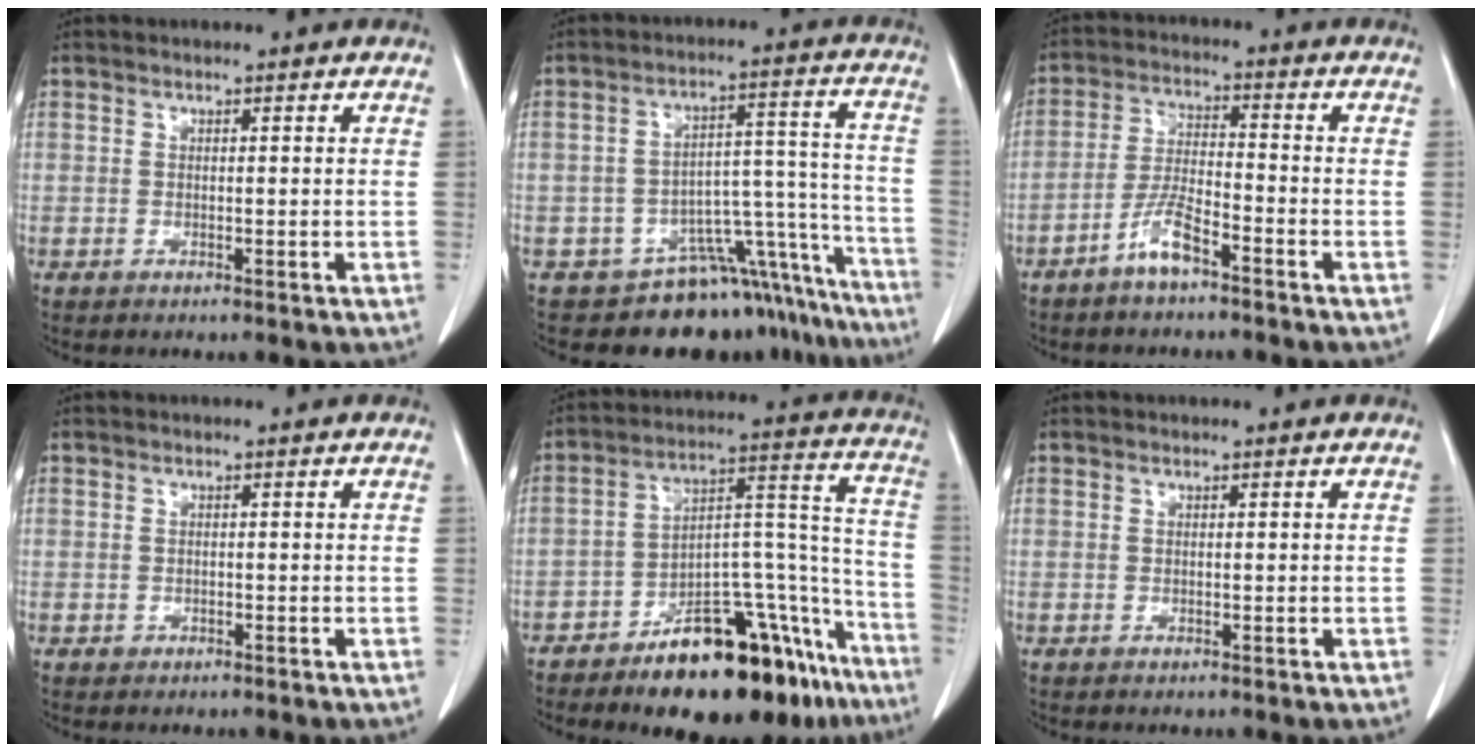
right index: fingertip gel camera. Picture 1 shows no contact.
{"total": 15.6, "force": [-14.3, 5.3, 3.3], "torque": [0.025, 0.089, -0.186]}
{"total": 5.7, "force": [-3.9, 0.9, 4.0], "torque": [-0.086, 0.003, -0.079]}
{"total": 0.7, "force": [-0.3, 0.6, 0.0], "torque": [0.001, 0.006, -0.006]}
{"total": 24.2, "force": [-16.7, 8.6, 15.2], "torque": [-0.133, 0.054, -0.240]}
{"total": 0.0}